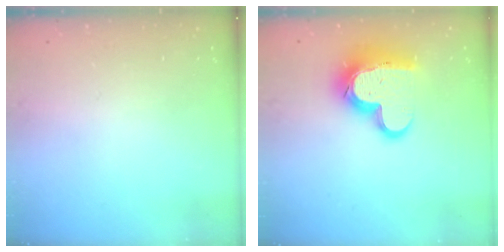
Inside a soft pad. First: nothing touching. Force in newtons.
{"total": 16.3, "press": 16.3, "slide": 1.1}